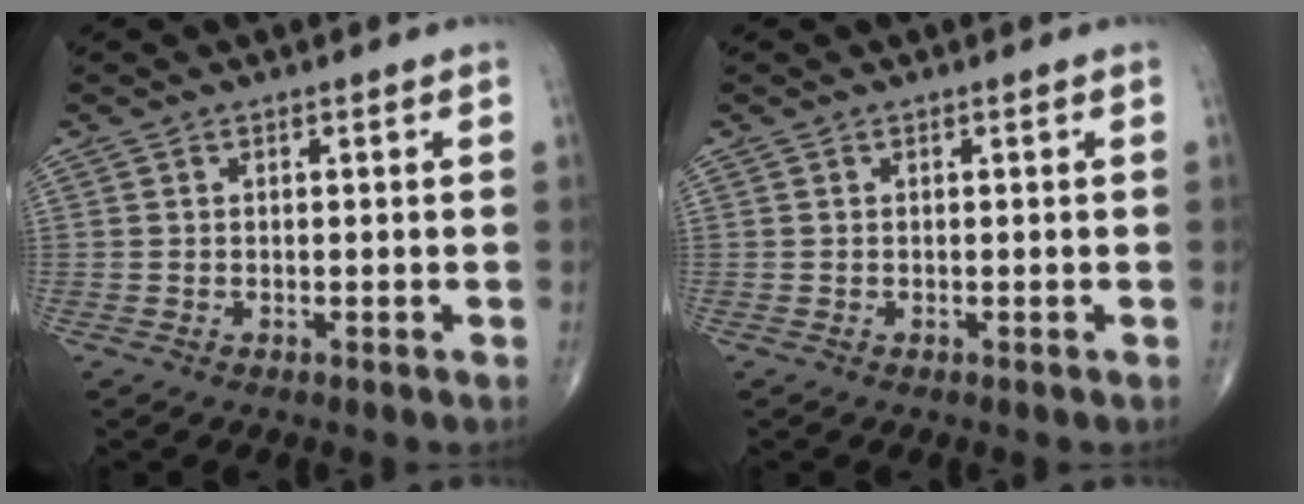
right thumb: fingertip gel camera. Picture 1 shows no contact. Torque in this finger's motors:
{"motor_torque": [0.00, 0.00, 0.04, 0.09, 0.00]}